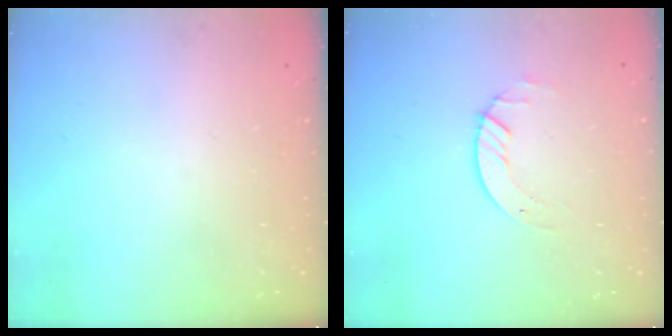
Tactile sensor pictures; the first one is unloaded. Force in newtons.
{"total": 2.7, "press": 2.7, "slide": 0.3}